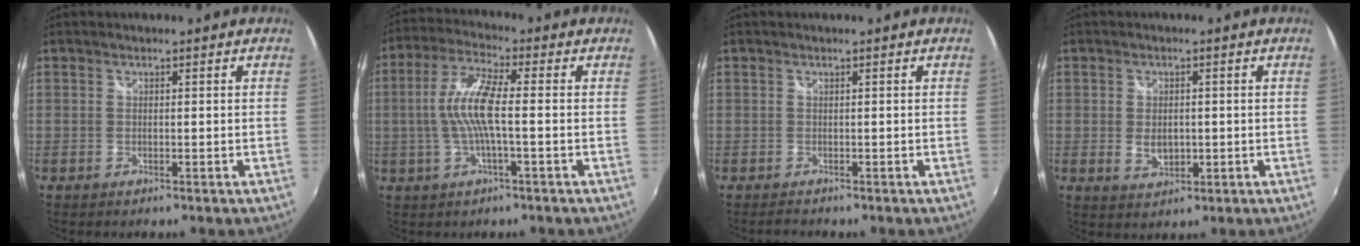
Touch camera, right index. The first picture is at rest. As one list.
[{"total": 9.4, "force": [-0.7, 1.4, 9.2], "torque": [-0.191, 0.004, -0.012]}, {"total": 0.9, "force": [-0.6, 0.6, 0.0], "torque": [-0.005, -0.002, -0.011]}, {"total": 4.0, "force": [-0.3, 2.8, 2.8], "torque": [-0.048, -0.007, -0.001]}]